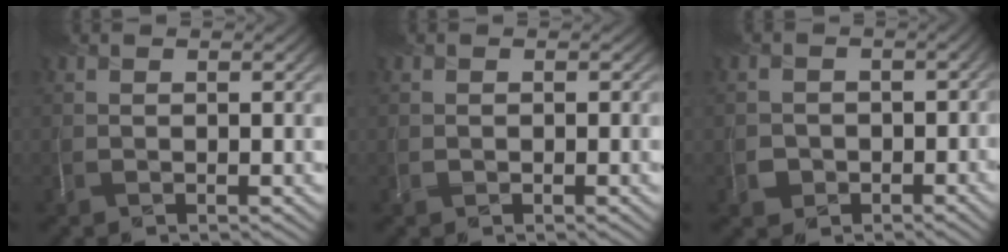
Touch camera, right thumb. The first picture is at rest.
{"total": 0.6, "force": [0.0, 0.6, 0.0], "torque": [0.002, -0.003, 0.005]}
{"total": 2.7, "force": [-1.2, 2.4, -0.3], "torque": [0.009, -0.011, -0.012]}